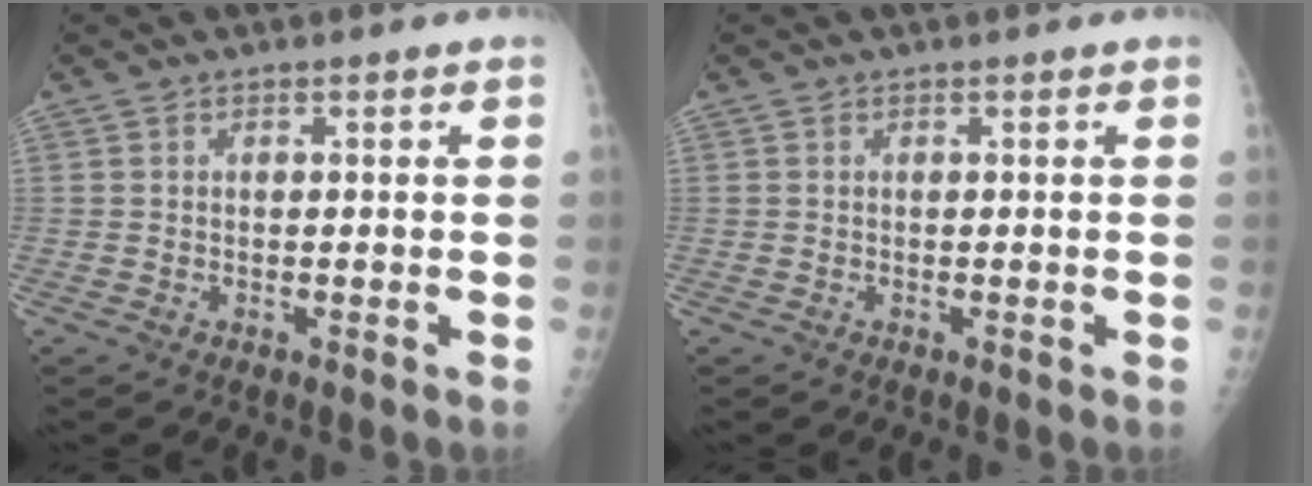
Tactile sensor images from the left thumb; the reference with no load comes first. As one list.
[{"total": 0.0}]